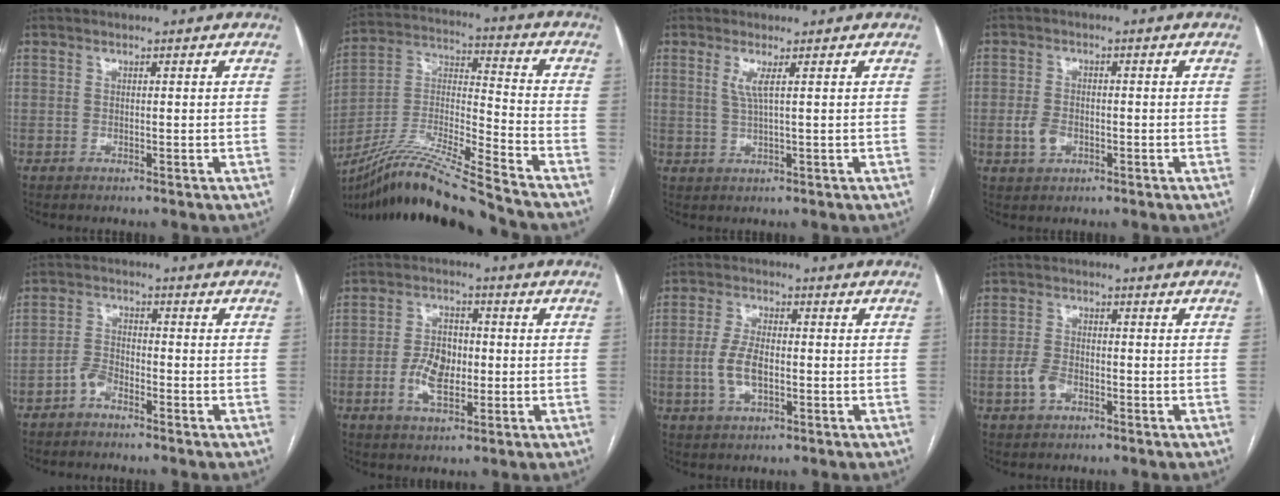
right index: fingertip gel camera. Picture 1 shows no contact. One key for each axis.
{"total": 19.3, "fx": -16.8, "fy": -1.1, "fz": 9.5, "tx": -0.206, "ty": -0.021, "tz": -0.308}
{"total": 2.5, "fx": 0.9, "fy": -0.2, "fz": 2.3, "tx": -0.055, "ty": -0.002, "tz": 0.020}
{"total": 3.4, "fx": -1.1, "fy": 2.4, "fz": 2.3, "tx": -0.047, "ty": 0.004, "tz": -0.014}
{"total": 3.0, "fx": -2.2, "fy": 1.4, "fz": 1.5, "tx": -0.033, "ty": 0.006, "tz": -0.043}
{"total": 7.2, "fx": -1.4, "fy": 4.1, "fz": 5.8, "tx": -0.120, "ty": 0.013, "tz": -0.022}
{"total": 6.3, "fx": -1.2, "fy": 2.9, "fz": 5.4, "tx": -0.121, "ty": 0.004, "tz": -0.020}
{"total": 3.8, "fx": -1.6, "fy": 2.4, "fz": 2.5, "tx": -0.055, "ty": 0.006, "tz": -0.029}